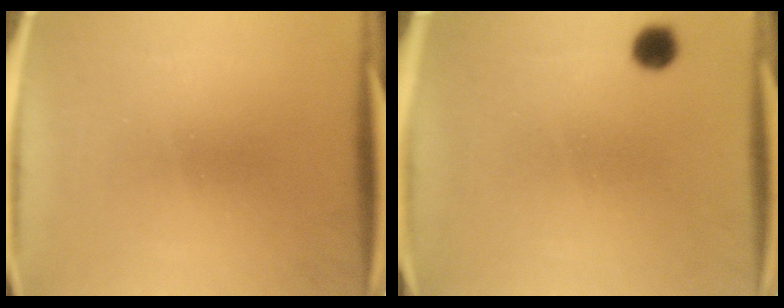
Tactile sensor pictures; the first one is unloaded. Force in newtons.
{"total": 3.2}